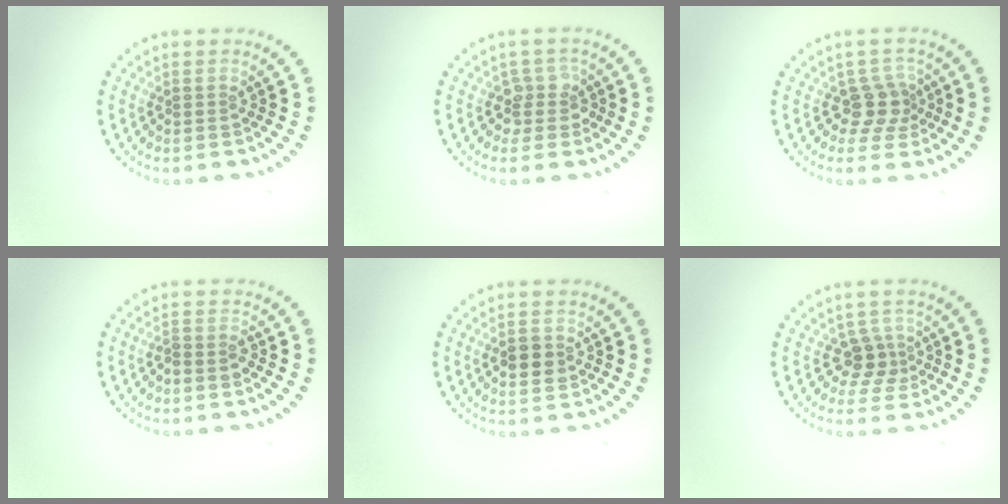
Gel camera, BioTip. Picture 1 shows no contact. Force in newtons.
{"total": 2.1, "press": 1.6, "slide": 1.4}
{"total": 2.6, "press": 2.0, "slide": 1.6}
{"total": 1.5, "press": 1.1, "slide": 0.9}
{"total": 2.4, "press": 2.4, "slide": 0.2}
{"total": 2.3, "press": 1.7, "slide": 1.6}